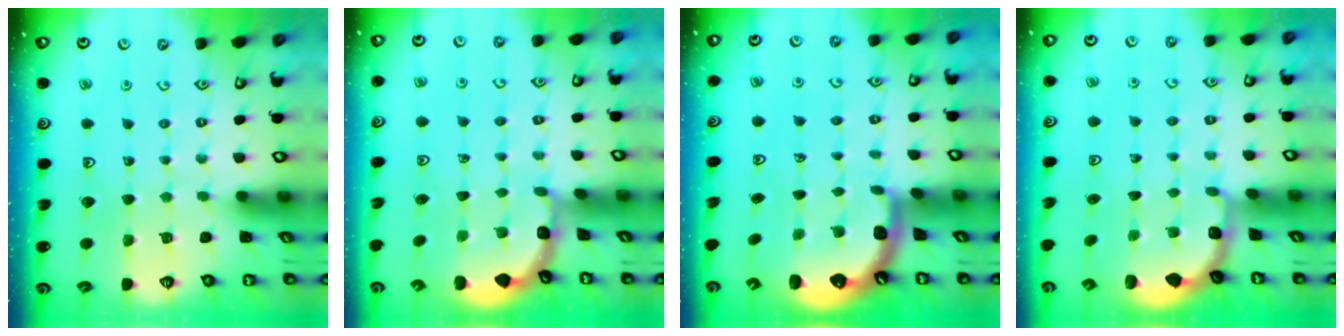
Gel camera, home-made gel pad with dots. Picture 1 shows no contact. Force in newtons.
{"total": 2.1, "press": 2.1, "slide": 0.1}
{"total": 1.9, "press": 1.8, "slide": 0.6}
{"total": 1.9, "press": 1.8, "slide": 0.7}